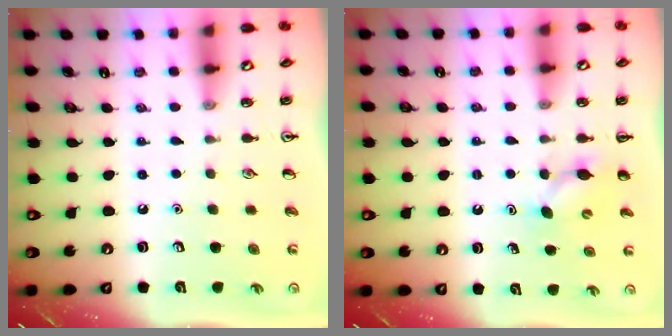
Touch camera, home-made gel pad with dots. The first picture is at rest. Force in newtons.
{"total": 5.1, "press": 5.0, "slide": 1.3}